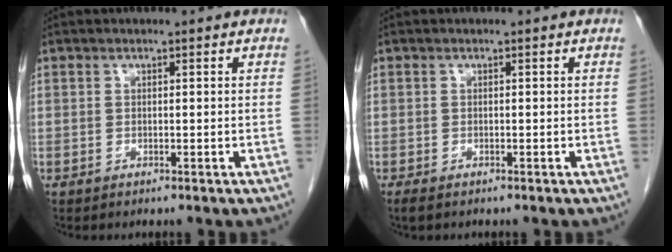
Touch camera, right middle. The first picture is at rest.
{"total": 1.3, "force": [-1.0, 0.5, 0.6], "torque": [-0.014, -0.004, -0.014]}